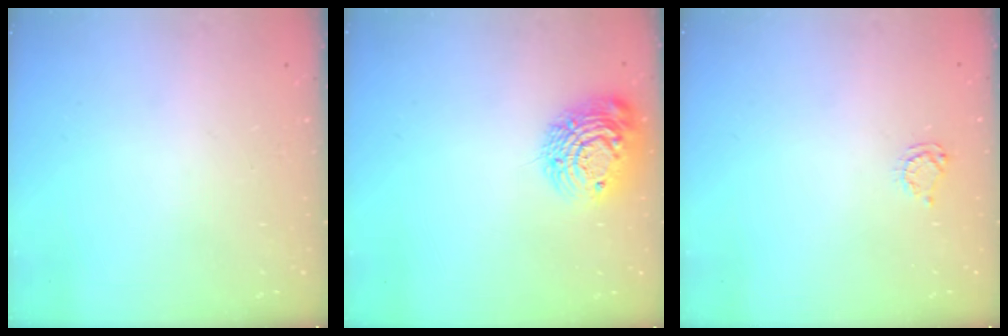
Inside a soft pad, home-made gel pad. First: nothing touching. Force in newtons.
{"total": 13.4, "press": 13.4, "slide": 0.9}
{"total": 3.5, "press": 3.5, "slide": 0.4}